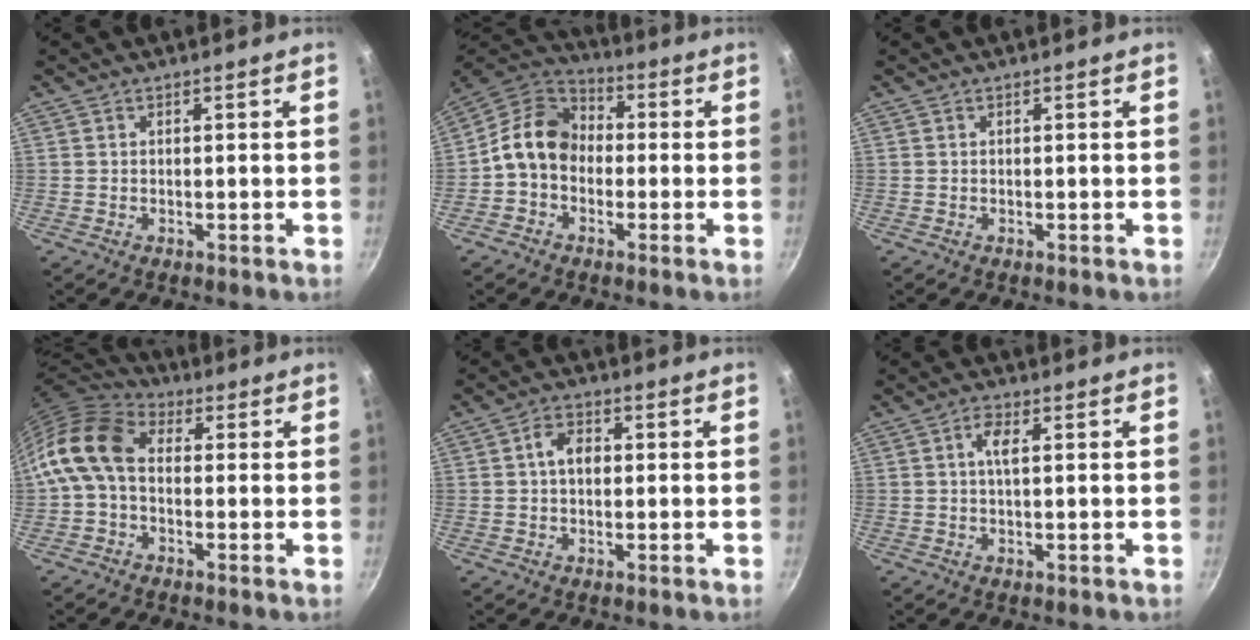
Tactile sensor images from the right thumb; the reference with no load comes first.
{"total": 11.5, "force": [-0.9, 9.2, 6.9], "torque": [-0.089, 0.041, -0.038]}
{"total": 0.0}
{"total": 12.5, "force": [-0.1, 8.7, 9.0], "torque": [-0.164, 0.032, -0.024]}
{"total": 4.1, "force": [0.4, 2.8, 2.9], "torque": [-0.040, 0.011, 0.000]}
{"total": 3.4, "force": [0.7, 1.2, 3.1], "torque": [-0.065, 0.006, 0.011]}